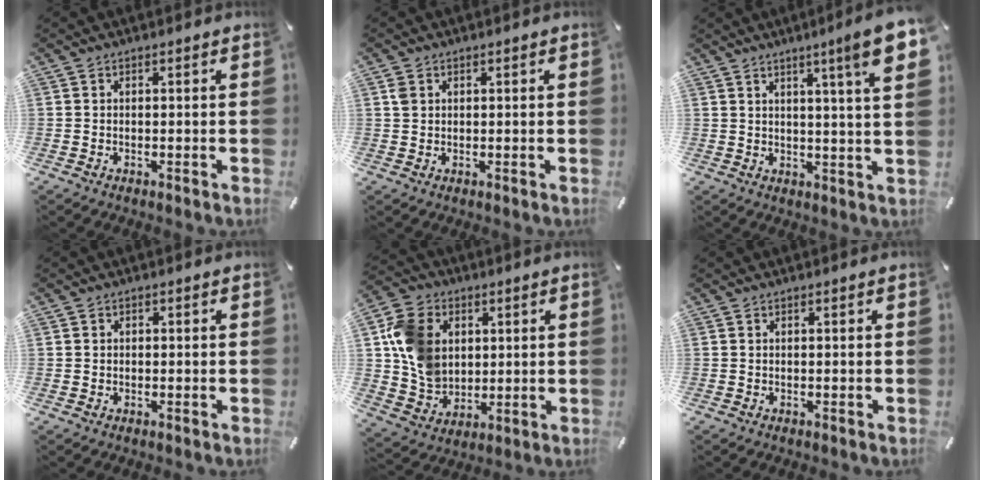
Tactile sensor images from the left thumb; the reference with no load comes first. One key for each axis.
{"total": 1.8, "fx": 0.6, "fy": 1.6, "fz": 0.4, "tx": -0.003, "ty": 0.001, "tz": 0.009}
{"total": 10.8, "fx": 5.6, "fy": 0.5, "fz": 9.2, "tx": -0.133, "ty": -0.028, "tz": 0.083}
{"total": 0.8, "fx": -0.1, "fy": 0.8, "fz": -0.2, "tx": 0.004, "ty": 0.006, "tz": -0.004}
{"total": 12.5, "fx": 2.7, "fy": 10.8, "fz": 5.5, "tx": -0.127, "ty": 0.008, "tz": 0.057}
{"total": 0.0}